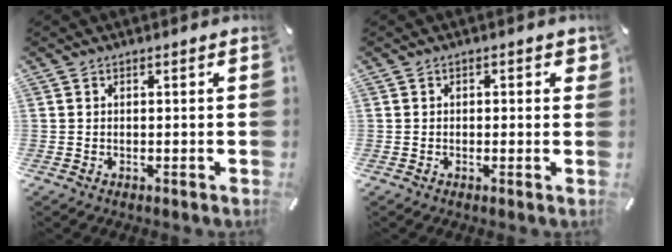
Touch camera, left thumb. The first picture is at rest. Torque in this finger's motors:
{"motor_torque": [0.08, -0.27, 0.02, 0.12, -0.01]}